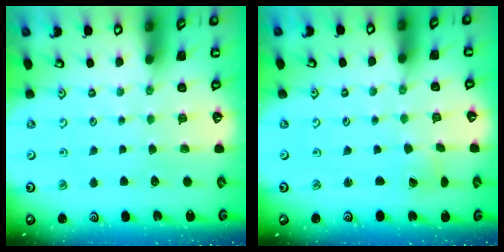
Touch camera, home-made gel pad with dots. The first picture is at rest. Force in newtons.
{"total": 0.9, "press": 0.9, "slide": 0.1}